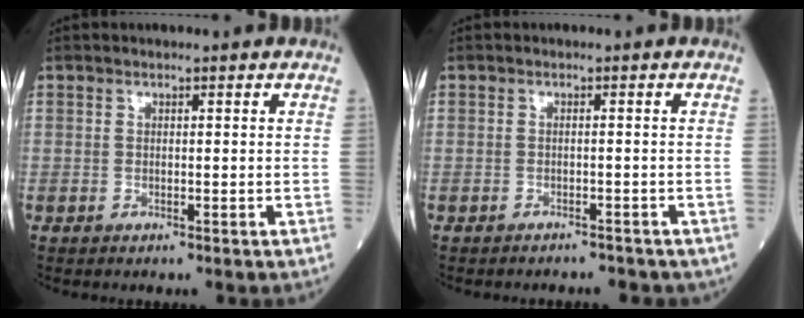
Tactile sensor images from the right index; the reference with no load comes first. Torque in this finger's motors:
{"motor_torque": [0.39, -0.45, 0.06, 0.00]}